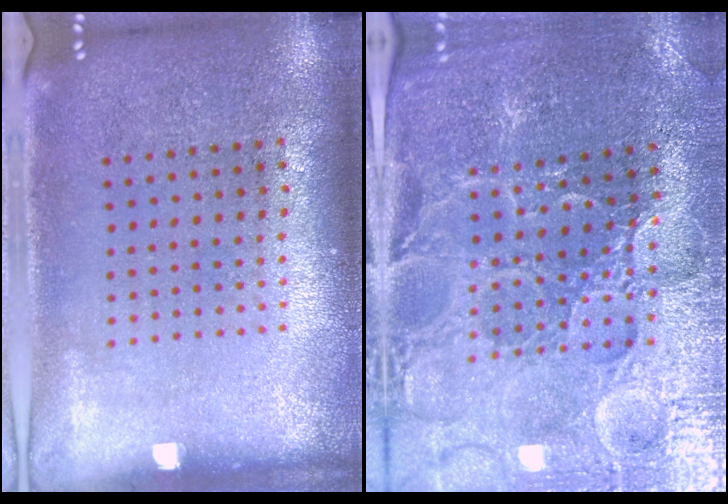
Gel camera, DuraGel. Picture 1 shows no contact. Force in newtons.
{"total": 3.5, "press": 3.4, "slide": 0.6}